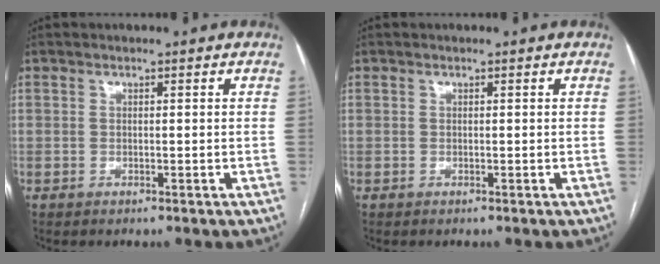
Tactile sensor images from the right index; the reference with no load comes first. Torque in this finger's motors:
{"motor_torque": [0.00, 0.00, 0.00, 0.00]}